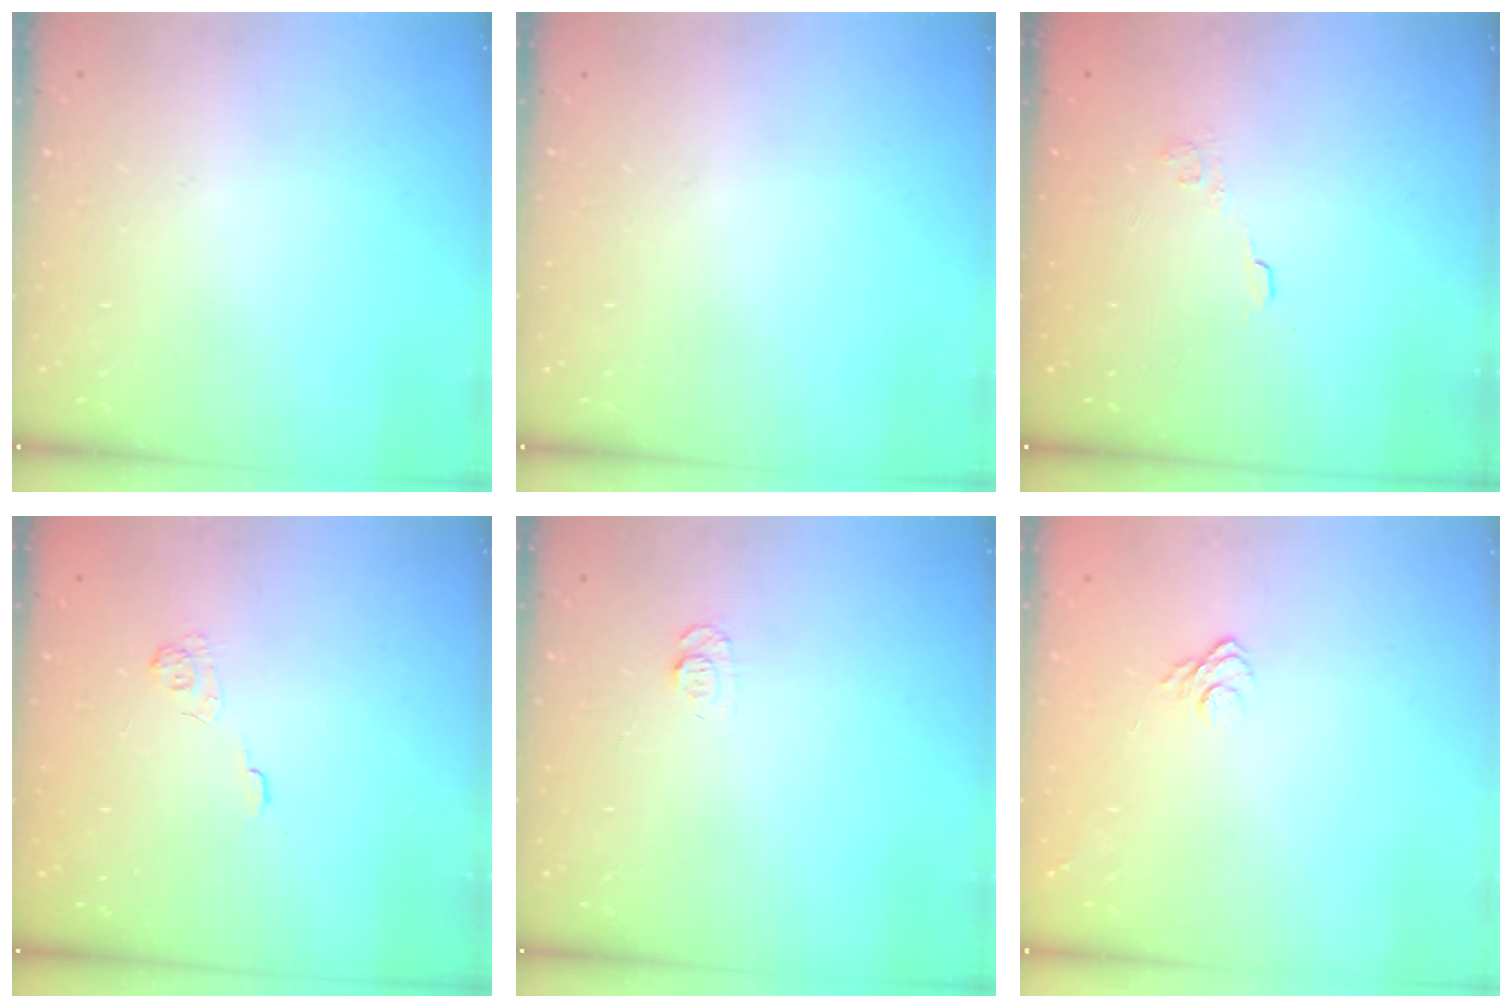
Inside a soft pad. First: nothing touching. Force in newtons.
{"total": 0.0}
{"total": 2.4, "press": 2.1, "slide": 1.3}
{"total": 2.7, "press": 2.2, "slide": 1.5}
{"total": 4.8, "press": 4.8, "slide": 0.5}
{"total": 7.4, "press": 7.3, "slide": 1.2}